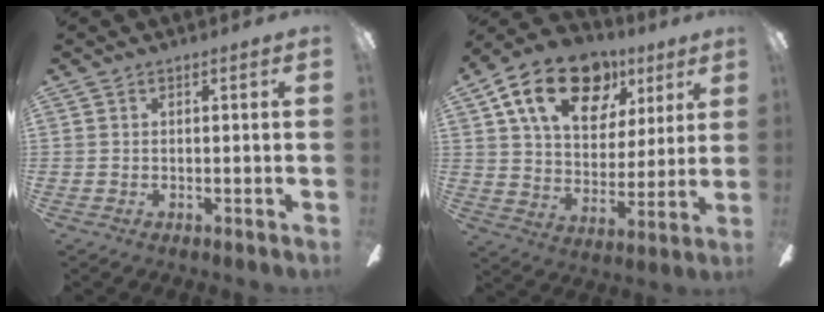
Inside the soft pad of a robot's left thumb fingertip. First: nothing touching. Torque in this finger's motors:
{"motor_torque": [1.85, 1.86, 1.39, -1.38, 0.29]}